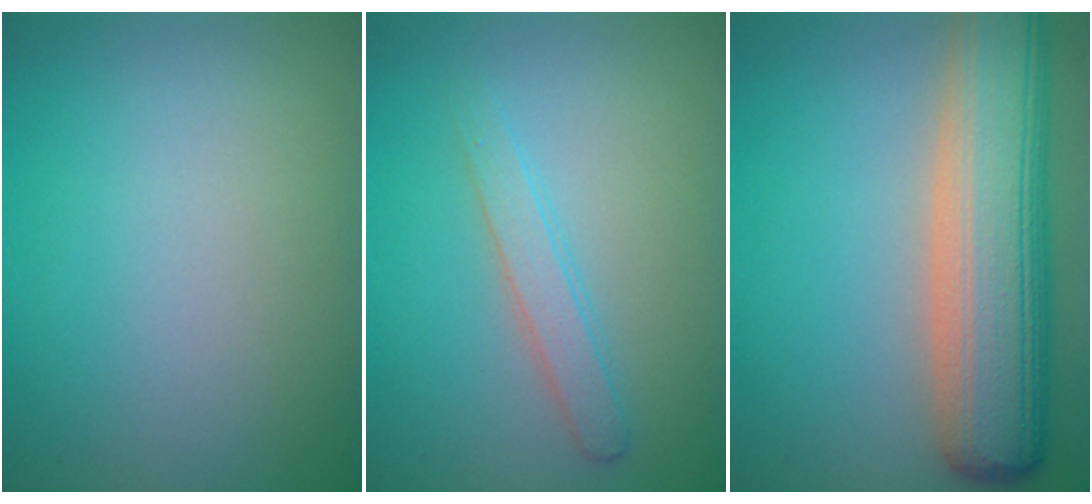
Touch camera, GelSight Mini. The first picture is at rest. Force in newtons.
{"total": 2.1, "press": 2.1, "slide": 0.0}
{"total": 10.4, "press": 10.4, "slide": 0.7}